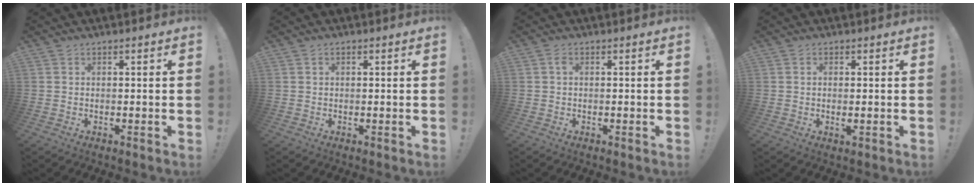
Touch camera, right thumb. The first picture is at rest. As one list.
[{"total": 0.8, "force": [0.3, 0.5, 0.5], "torque": [-0.006, 0.001, 0.004]}, {"total": 1.1, "force": [0.0, 0.5, 0.9], "torque": [-0.025, 0.005, 0.000]}, {"total": 1.6, "force": [0.0, 0.5, 1.5], "torque": [-0.029, -0.003, -0.003]}]